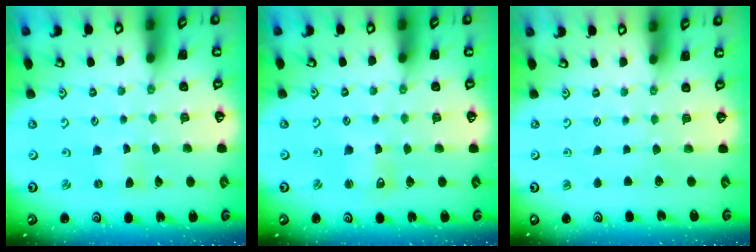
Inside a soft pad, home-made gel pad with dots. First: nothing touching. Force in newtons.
{"total": 2.6, "press": 2.6, "slide": 0.2}
{"total": 0.0}